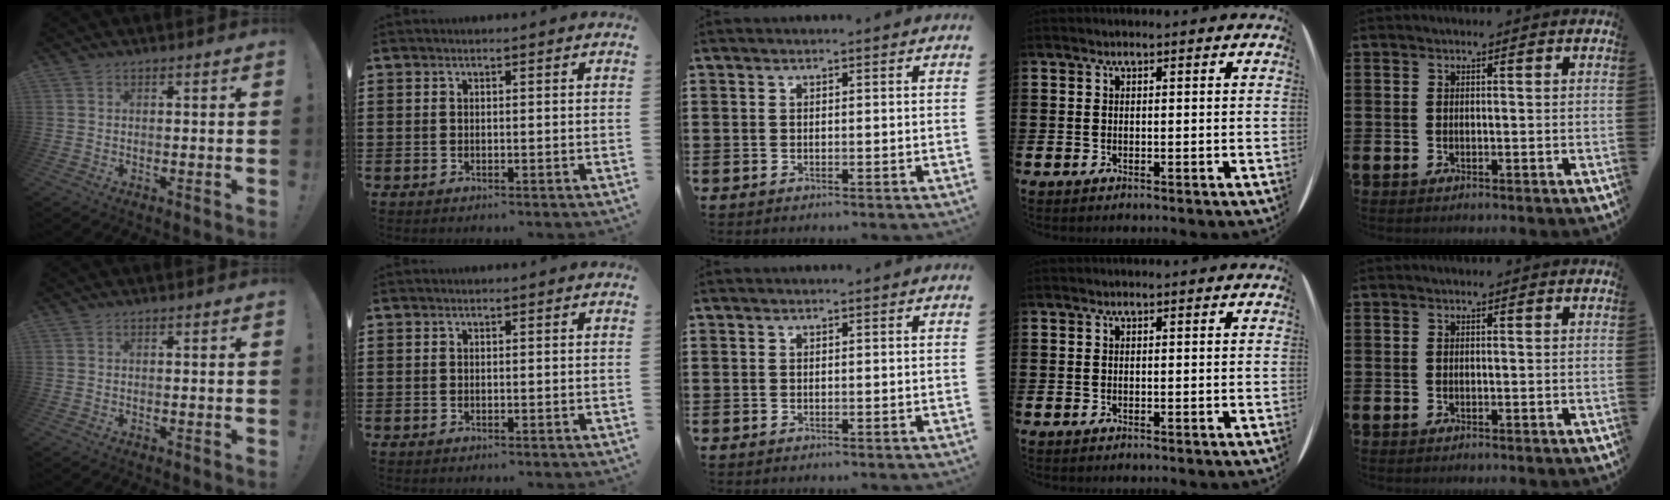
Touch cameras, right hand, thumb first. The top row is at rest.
{}